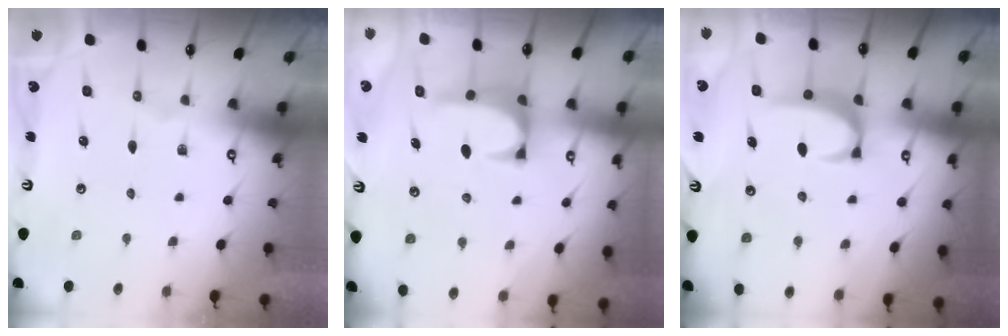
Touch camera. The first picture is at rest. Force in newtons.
{"total": 2.7, "press": 2.5, "slide": 0.8}
{"total": 3.1, "press": 3.1, "slide": 0.4}